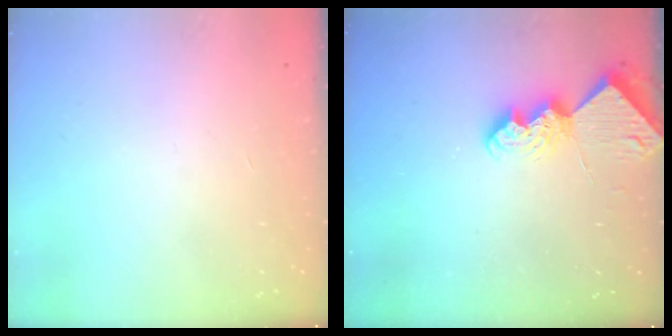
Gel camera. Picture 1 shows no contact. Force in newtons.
{"total": 8.8, "press": 8.7, "slide": 0.8}